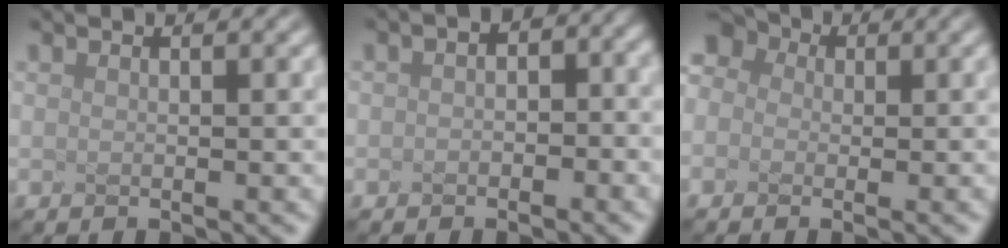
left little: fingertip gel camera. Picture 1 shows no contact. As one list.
[{"total": 2.2, "force": [-0.8, 1.1, 1.7], "torque": [-0.037, 0.007, 0.021]}, {"total": 3.6, "force": [-0.1, 3.2, 1.6], "torque": [-0.045, 0.018, -0.002]}]